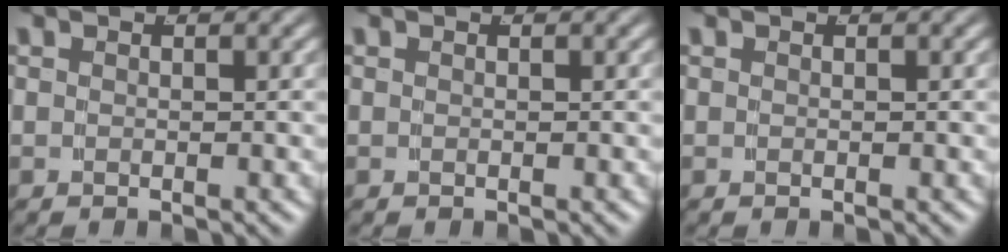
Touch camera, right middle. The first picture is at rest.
{"total": 0.0}
{"total": 0.0}